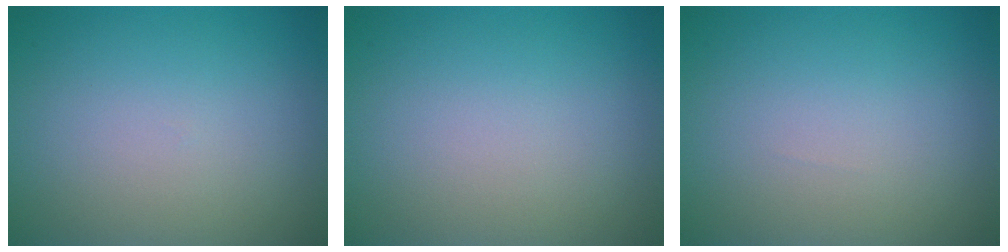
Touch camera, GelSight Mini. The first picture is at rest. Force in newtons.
{"total": 0.0}
{"total": 0.0}